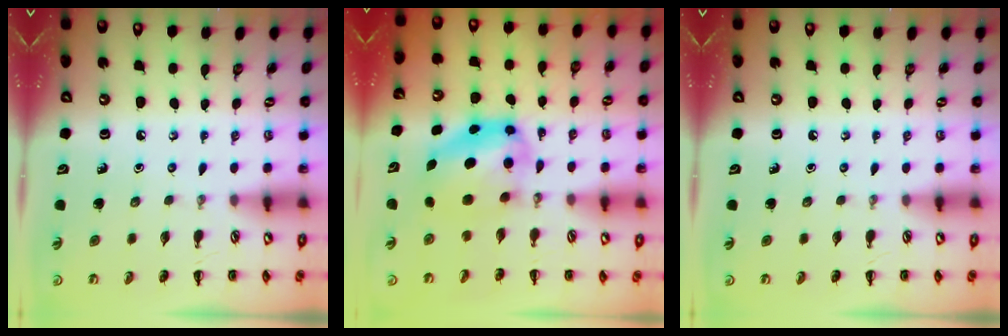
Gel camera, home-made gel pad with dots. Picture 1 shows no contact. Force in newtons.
{"total": 7.4, "press": 7.3, "slide": 1.2}
{"total": 0.0}